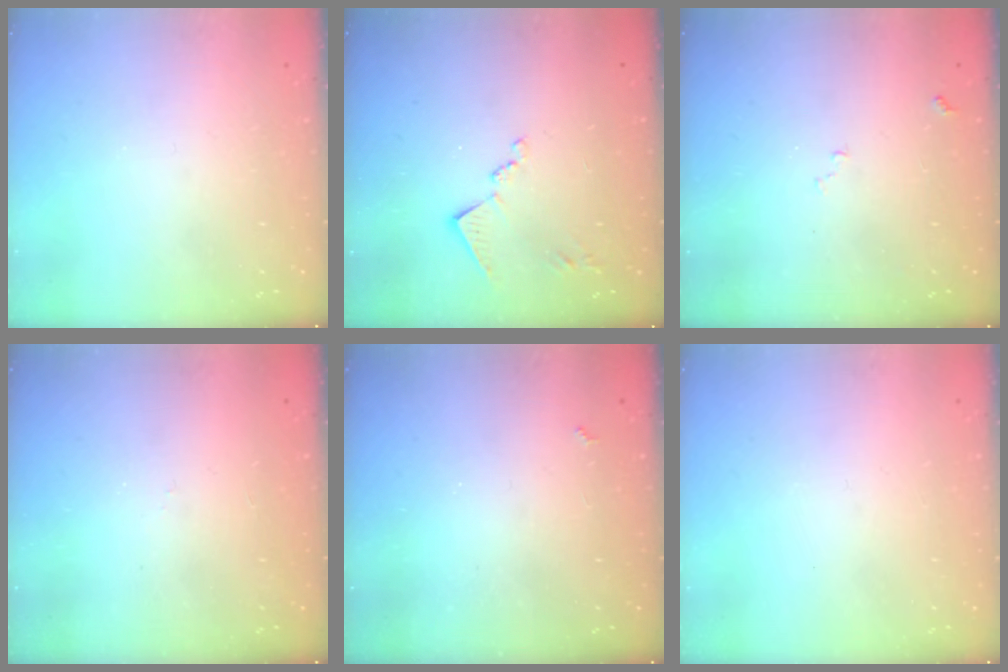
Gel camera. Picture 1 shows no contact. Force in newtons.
{"total": 9.1, "press": 9.1, "slide": 0.5}
{"total": 7.4, "press": 7.4, "slide": 0.9}
{"total": 5.3, "press": 5.2, "slide": 0.7}
{"total": 2.5, "press": 2.5, "slide": 0.4}
{"total": 0.0}